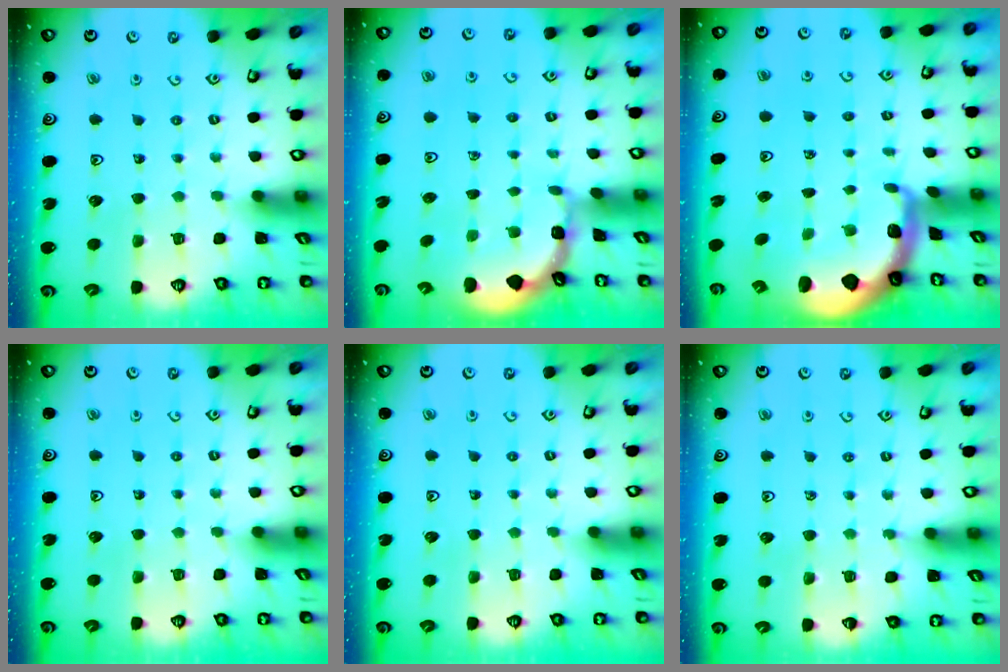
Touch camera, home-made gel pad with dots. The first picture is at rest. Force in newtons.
{"total": 1.5, "press": 1.5, "slide": 0.2}
{"total": 1.9, "press": 1.9, "slide": 0.4}
{"total": 0.0}
{"total": 0.0}
{"total": 5.4, "press": 5.3, "slide": 1.3}